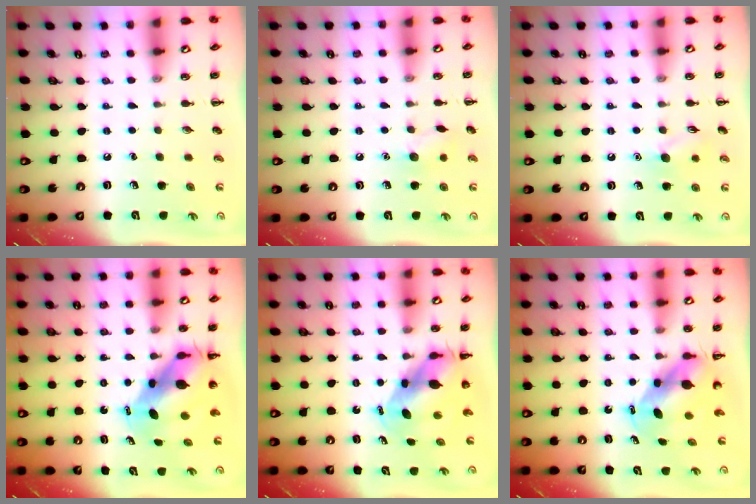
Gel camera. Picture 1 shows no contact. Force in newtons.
{"total": 6.9, "press": 6.8, "slide": 1.5}
{"total": 7.8, "press": 7.6, "slide": 1.3}
{"total": 7.9, "press": 7.6, "slide": 2.3}
{"total": 6.6, "press": 6.4, "slide": 1.8}
{"total": 5.8, "press": 5.7, "slide": 1.3}